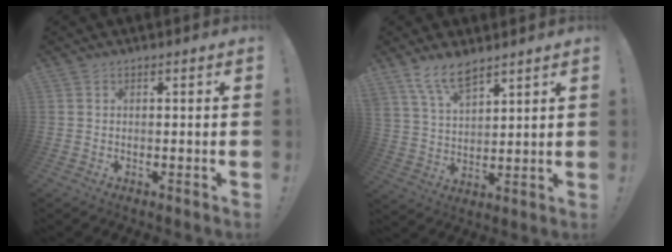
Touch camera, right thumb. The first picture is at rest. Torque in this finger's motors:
{"motor_torque": [0.77, 2.26, 1.26, 0.75, 0.12]}